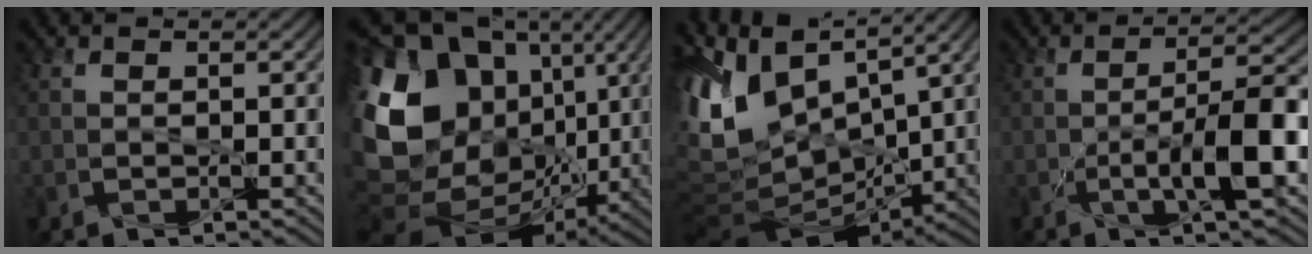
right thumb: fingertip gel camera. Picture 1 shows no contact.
{"total": 19.6, "force": [3.5, 15.0, 12.1], "torque": [-0.294, 0.012, 0.085]}
{"total": 13.0, "force": [3.8, 7.0, 10.3], "torque": [-0.250, 0.004, 0.084]}
{"total": 8.0, "force": [-2.3, 1.6, 7.5], "torque": [-0.118, 0.008, -0.043]}